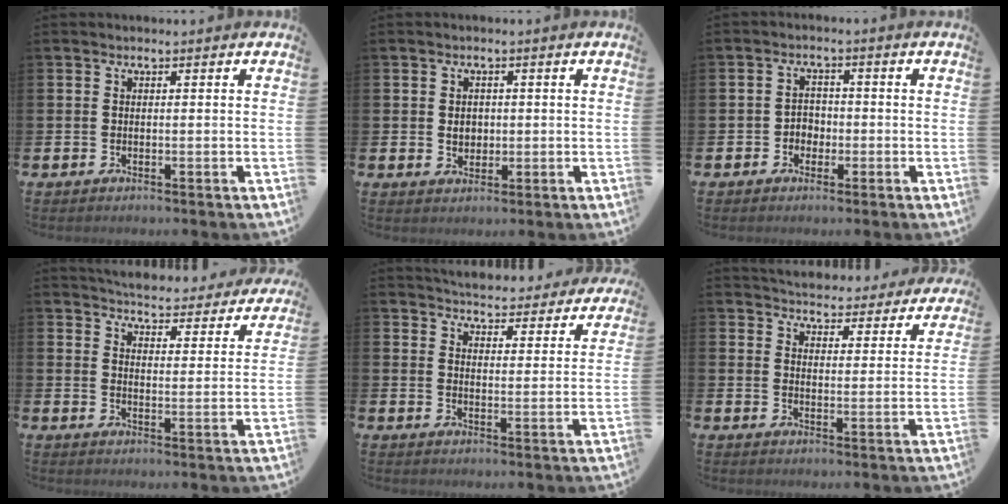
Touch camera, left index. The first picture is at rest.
{"total": 2.2, "force": [0.4, 1.8, 1.1], "torque": [-0.008, 0.004, 0.001]}
{"total": 2.5, "force": [-1.1, 2.1, 0.8], "torque": [-0.019, 0.008, -0.027]}
{"total": 5.2, "force": [5.1, 0.6, 0.5], "torque": [-0.021, -0.046, 0.086]}
{"total": 5.5, "force": [5.4, 0.8, 0.5], "torque": [-0.018, -0.042, 0.095]}
{"total": 5.2, "force": [5.1, 1.0, 0.2], "torque": [-0.016, -0.041, 0.087]}